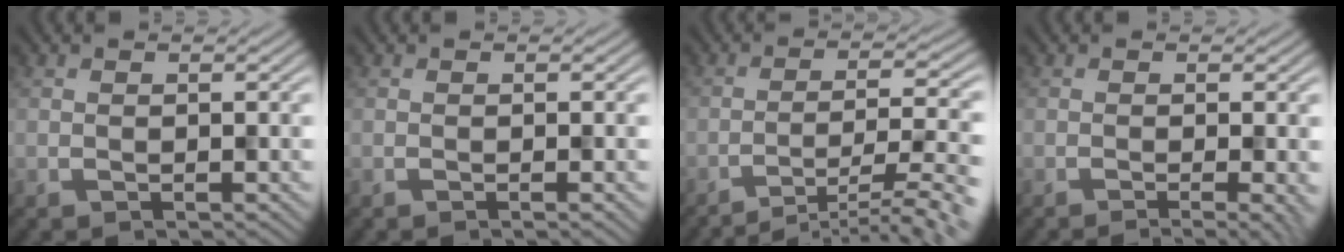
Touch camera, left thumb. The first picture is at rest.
{"total": 1.2, "force": [-0.3, 0.2, 1.1], "torque": [-0.008, 0.002, -0.007]}
{"total": 11.2, "force": [-8.9, 2.0, 6.5], "torque": [-0.082, 0.008, -0.112]}
{"total": 3.4, "force": [-1.3, 0.8, 3.0], "torque": [-0.029, 0.001, -0.014]}